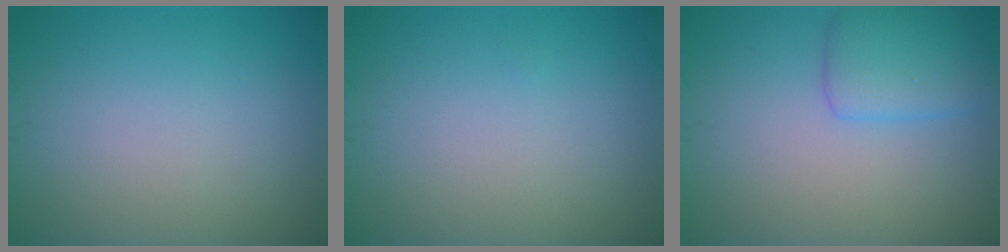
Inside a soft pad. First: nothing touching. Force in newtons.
{"total": 0.0}
{"total": 3.1, "press": 3.1, "slide": 0.2}